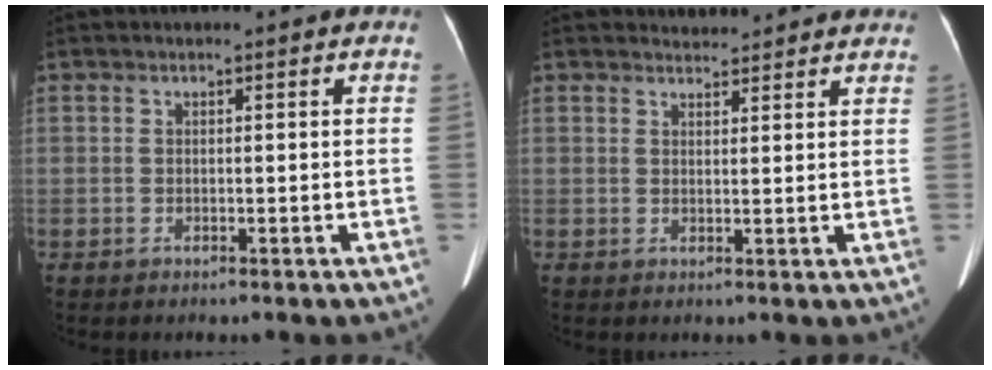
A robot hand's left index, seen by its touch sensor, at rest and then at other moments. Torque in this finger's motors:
{"motor_torque": [0.46, -0.65, -0.01, -0.02]}